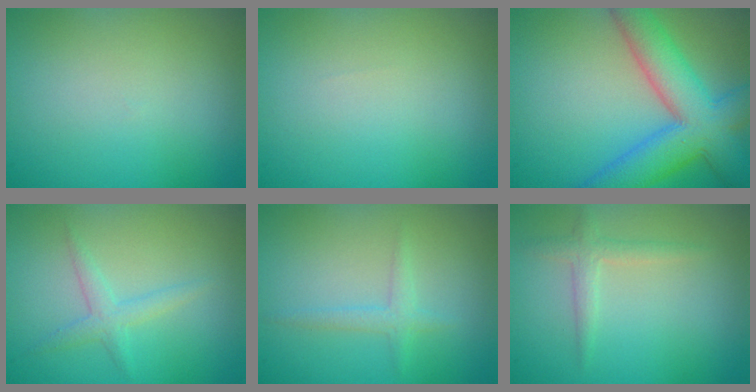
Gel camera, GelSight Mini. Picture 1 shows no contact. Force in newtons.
{"total": 0.0}
{"total": 8.8, "press": 8.8, "slide": 0.4}
{"total": 1.8, "press": 1.8, "slide": 0.1}
{"total": 1.4, "press": 1.4, "slide": 0.0}
{"total": 1.7, "press": 1.7, "slide": 0.1}